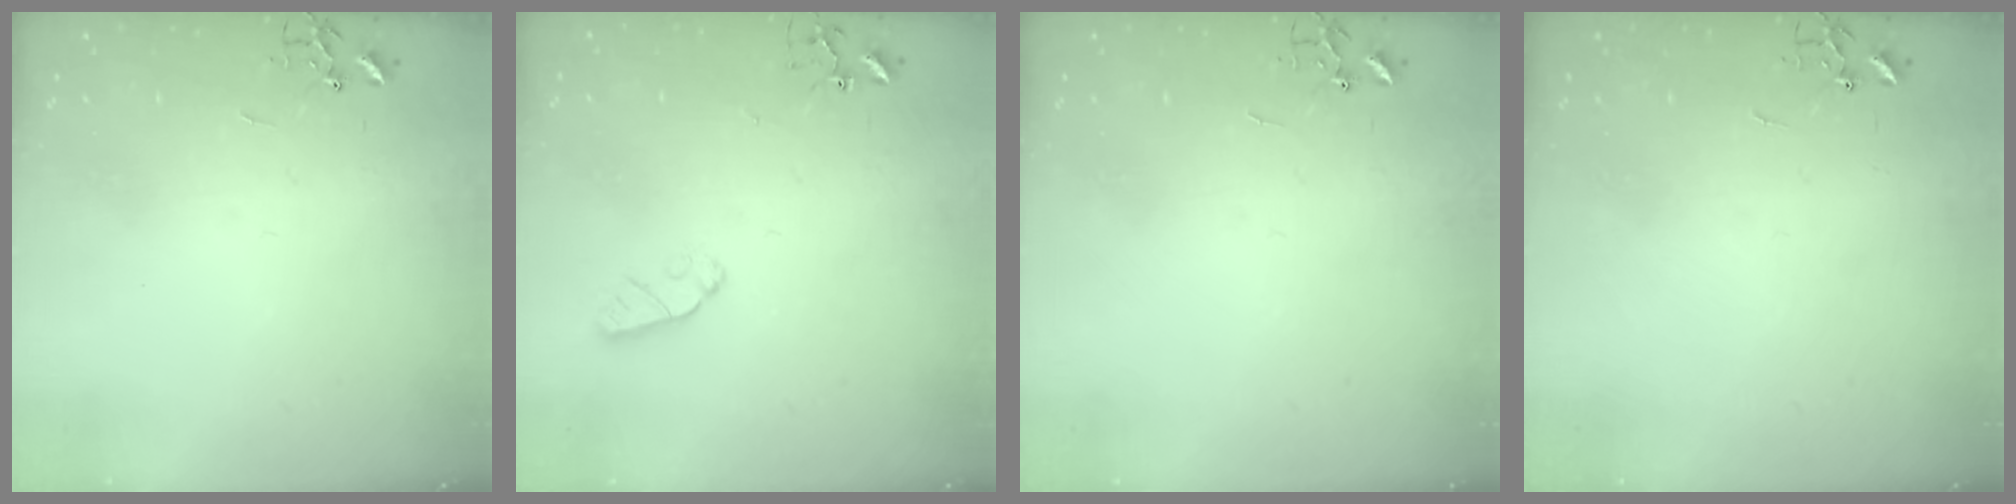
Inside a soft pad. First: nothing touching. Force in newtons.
{"total": 5.5, "press": 5.5, "slide": 0.5}
{"total": 0.0}
{"total": 0.0}